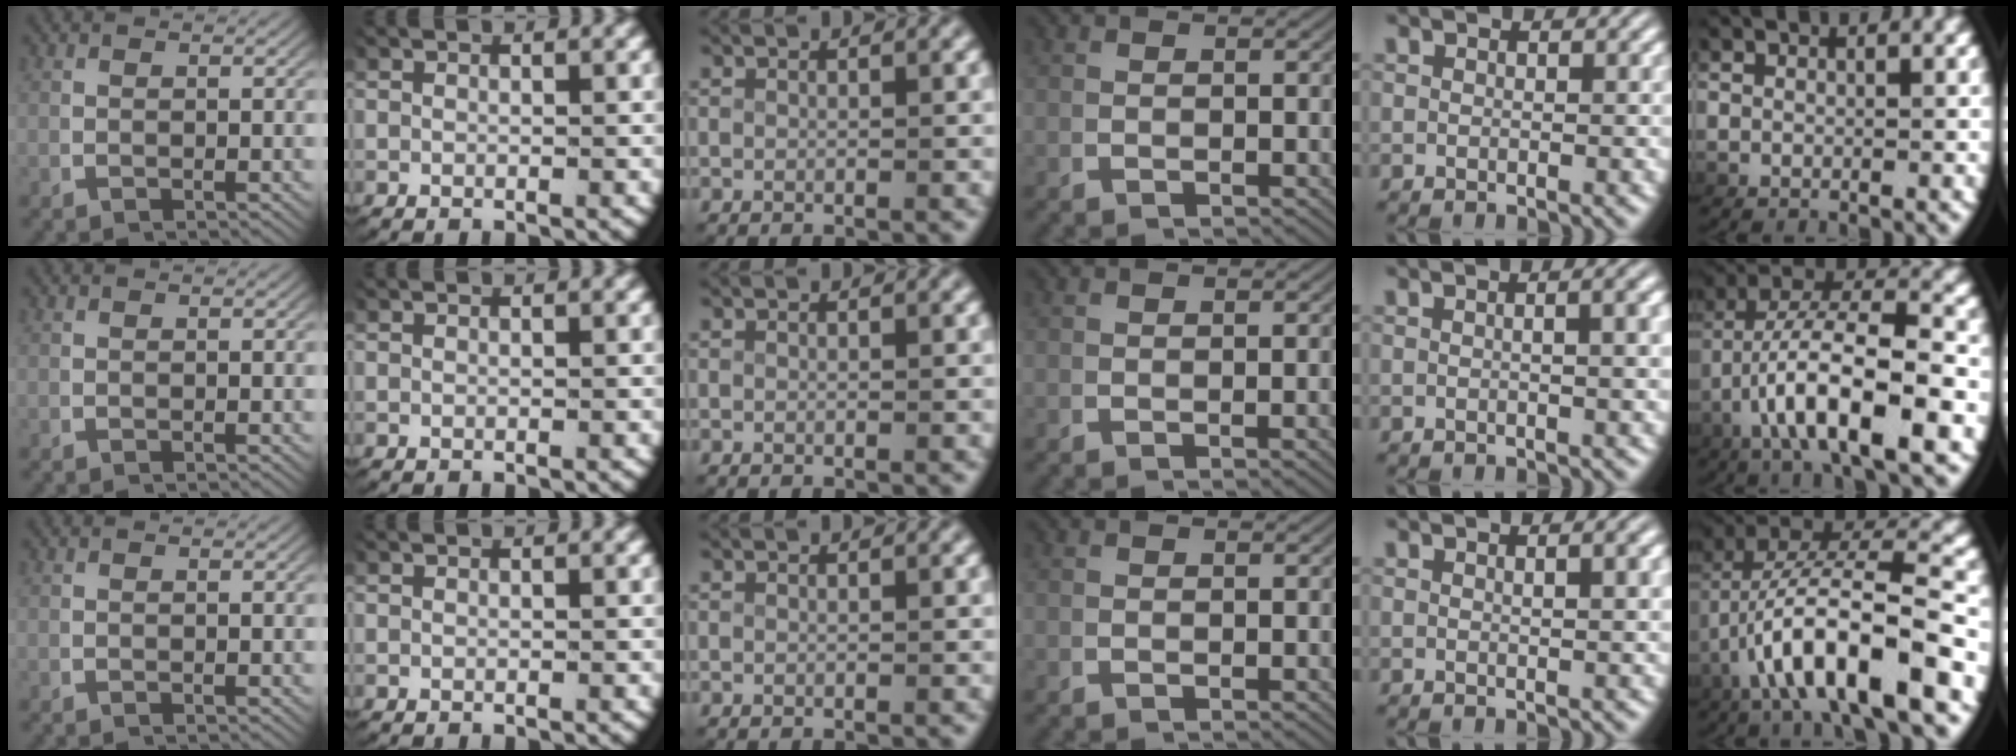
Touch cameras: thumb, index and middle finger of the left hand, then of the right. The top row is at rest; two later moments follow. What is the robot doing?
{"motion": "lift_and_place", "object": "ribbon"}